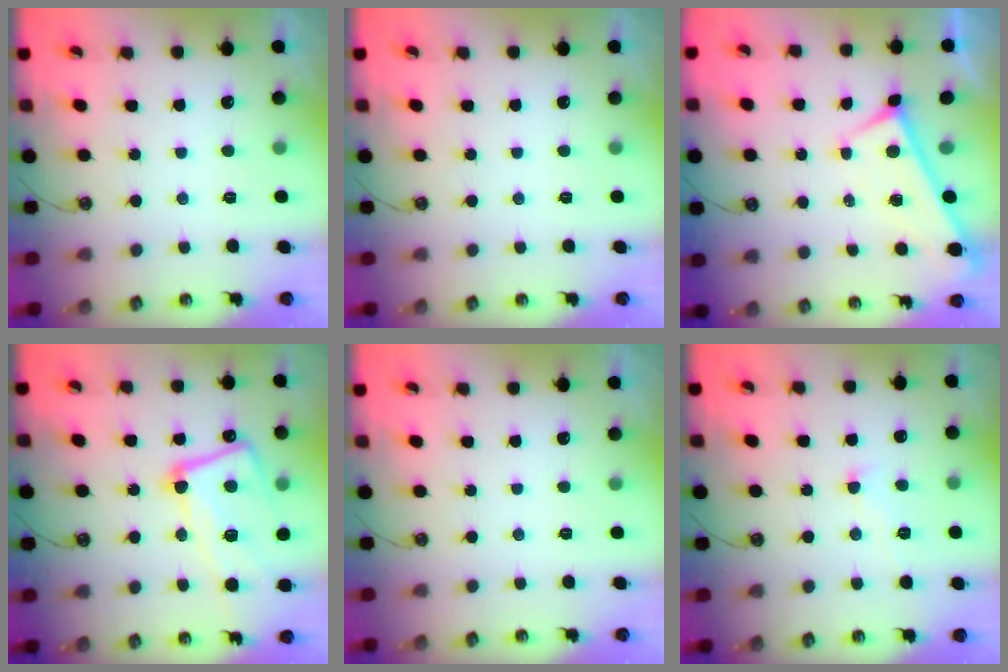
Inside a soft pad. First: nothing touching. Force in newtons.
{"total": 0.0}
{"total": 0.0}
{"total": 15.3, "press": 15.3, "slide": 1.3}
{"total": 0.0}
{"total": 0.0}